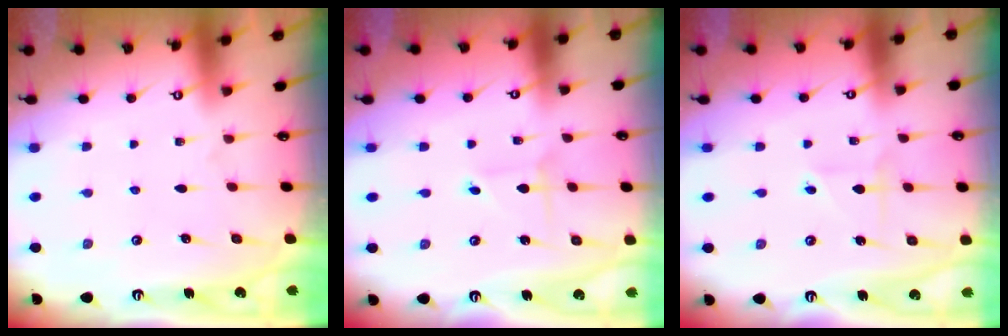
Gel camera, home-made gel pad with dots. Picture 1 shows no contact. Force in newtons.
{"total": 0.9, "press": 0.9, "slide": 0.0}
{"total": 3.0, "press": 2.8, "slide": 1.0}